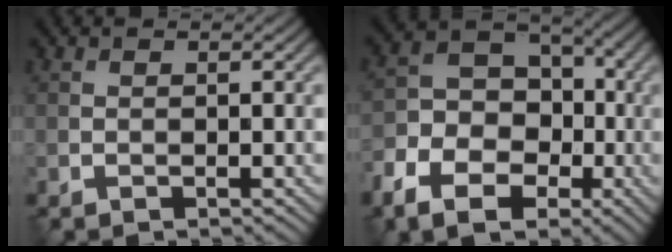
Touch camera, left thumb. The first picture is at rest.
{"total": 11.2, "force": [-5.2, 7.8, 6.0], "torque": [-0.116, -0.028, -0.109]}